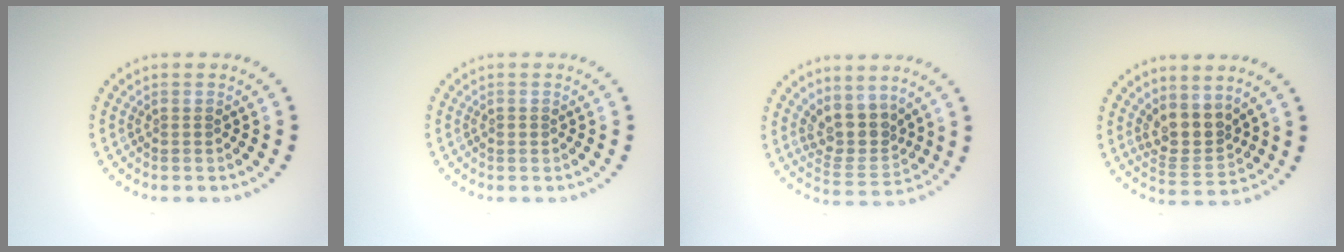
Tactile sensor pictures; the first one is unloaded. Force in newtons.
{"total": 0.6, "press": 0.6, "slide": 0.1}
{"total": 3.8, "press": 3.0, "slide": 2.3}
{"total": 3.4, "press": 2.7, "slide": 2.1}